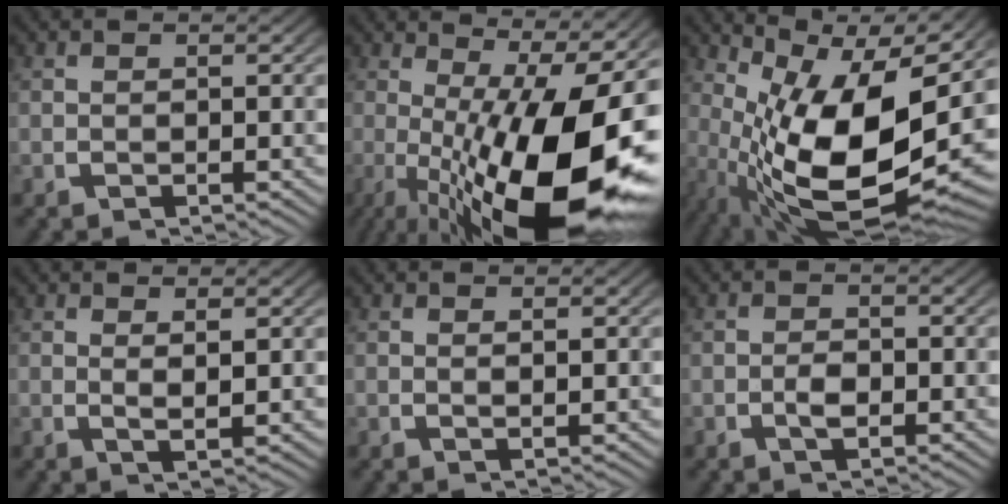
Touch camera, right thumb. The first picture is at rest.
{"total": 18.3, "force": [-2.6, 8.6, 16.0], "torque": [-0.243, -0.047, -0.004]}
{"total": 17.6, "force": [-0.2, 9.3, 14.9], "torque": [-0.263, -0.057, 0.035]}
{"total": 1.6, "force": [1.0, 0.1, 1.2], "torque": [-0.025, -0.009, 0.024]}
{"total": 0.7, "force": [0.5, 0.0, 0.5], "torque": [-0.005, -0.003, 0.012]}
{"total": 1.6, "force": [-0.5, 0.9, 1.2], "torque": [-0.023, -0.005, -0.007]}